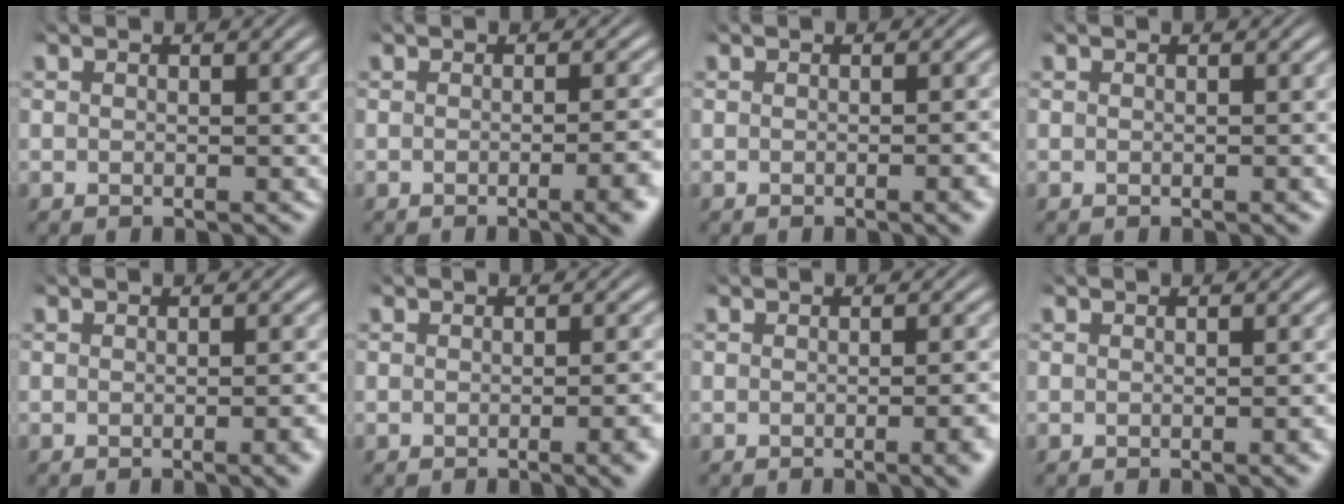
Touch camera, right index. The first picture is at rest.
{"total": 2.9, "force": [-1.5, -0.1, 2.4], "torque": [-0.028, 0.007, -0.026]}
{"total": 1.3, "force": [-0.8, -0.3, 1.0], "torque": [-0.012, 0.007, -0.014]}
{"total": 0.0}
{"total": 1.6, "force": [-0.9, -0.2, 1.3], "torque": [-0.014, 0.007, -0.016]}
{"total": 1.9, "force": [-1.1, -0.2, 1.6], "torque": [-0.018, 0.008, -0.020]}
{"total": 2.2, "force": [-1.2, -0.2, 1.9], "torque": [-0.021, 0.007, -0.022]}
{"total": 1.0, "force": [-0.6, -0.3, 0.7], "torque": [-0.008, 0.005, -0.011]}